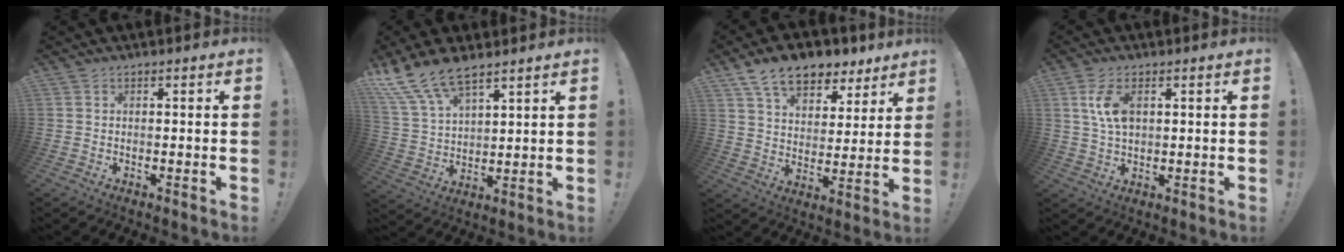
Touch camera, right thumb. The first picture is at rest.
{"total": 12.1, "force": [9.5, 4.4, 6.1], "torque": [-0.132, -0.047, 0.180]}
{"total": 14.1, "force": [9.6, 7.8, 6.6], "torque": [-0.112, -0.056, 0.178]}
{"total": 7.4, "force": [2.0, 3.8, 6.0], "torque": [-0.116, -0.004, 0.031]}